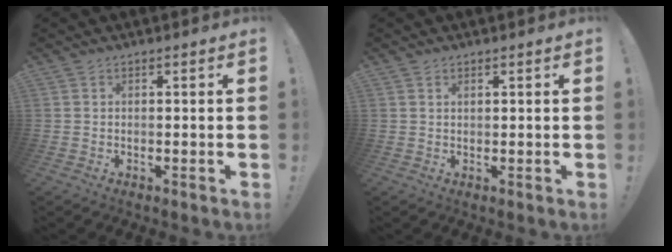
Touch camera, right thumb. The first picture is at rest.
{"total": 0.8, "force": [0.6, 0.3, 0.3], "torque": [0.000, -0.003, 0.011]}